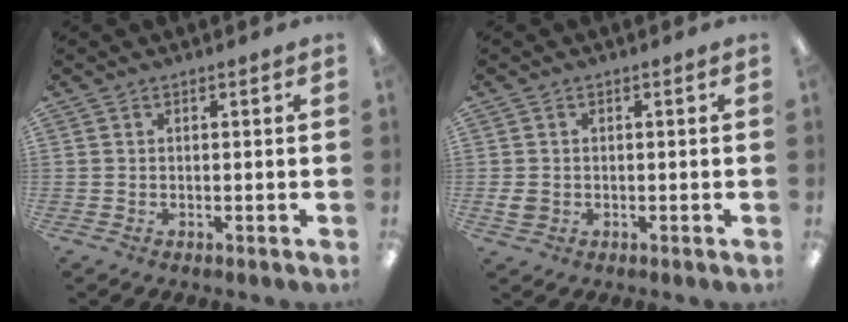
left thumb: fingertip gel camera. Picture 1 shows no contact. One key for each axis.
{"total": 2.7, "fx": -0.3, "fy": 2.2, "fz": 1.5, "tx": -0.032, "ty": 0.004, "tz": -0.007}